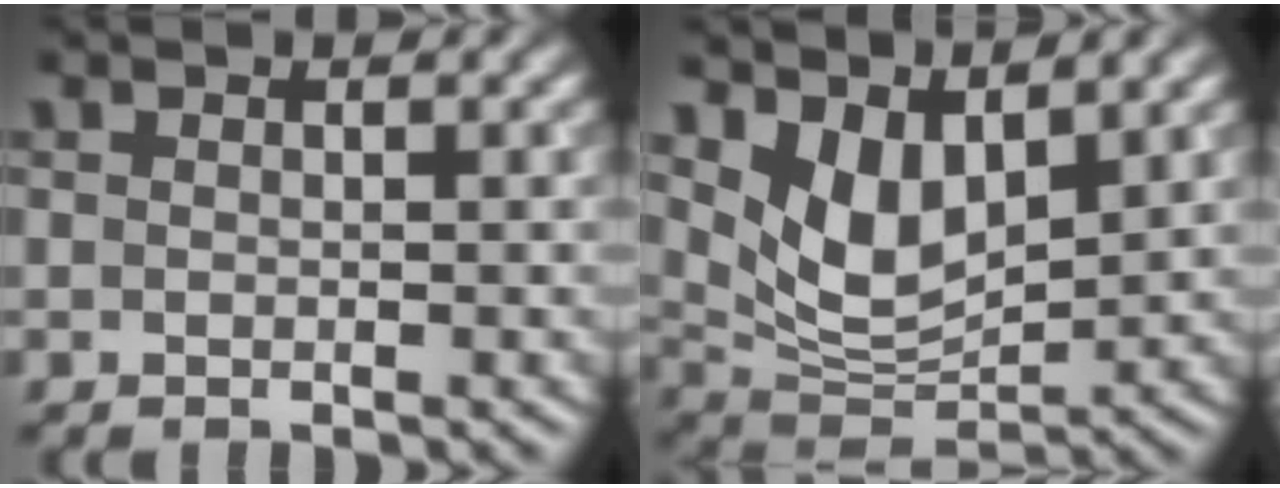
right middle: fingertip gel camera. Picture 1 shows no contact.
{"total": 5.8, "force": [2.8, 3.0, 4.1], "torque": [-0.087, -0.018, 0.057]}